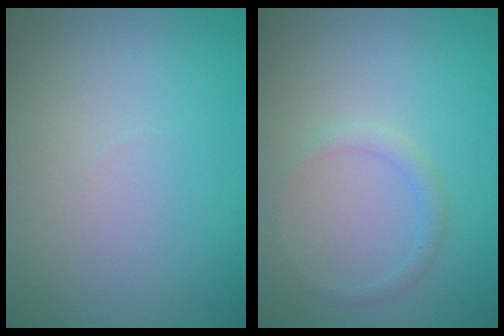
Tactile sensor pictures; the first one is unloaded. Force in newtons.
{"total": 1.1, "press": 1.1, "slide": 0.1}